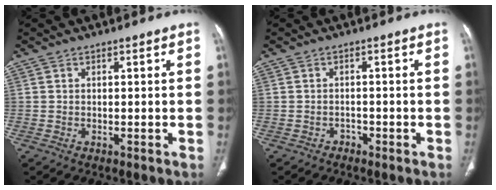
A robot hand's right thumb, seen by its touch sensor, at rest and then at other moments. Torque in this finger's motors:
{"motor_torque": [-0.32, -0.47, 0.10, -0.55, 0.00]}